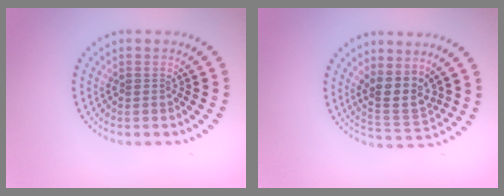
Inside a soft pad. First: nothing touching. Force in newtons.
{"total": 3.4, "press": 2.7, "slide": 2.2}